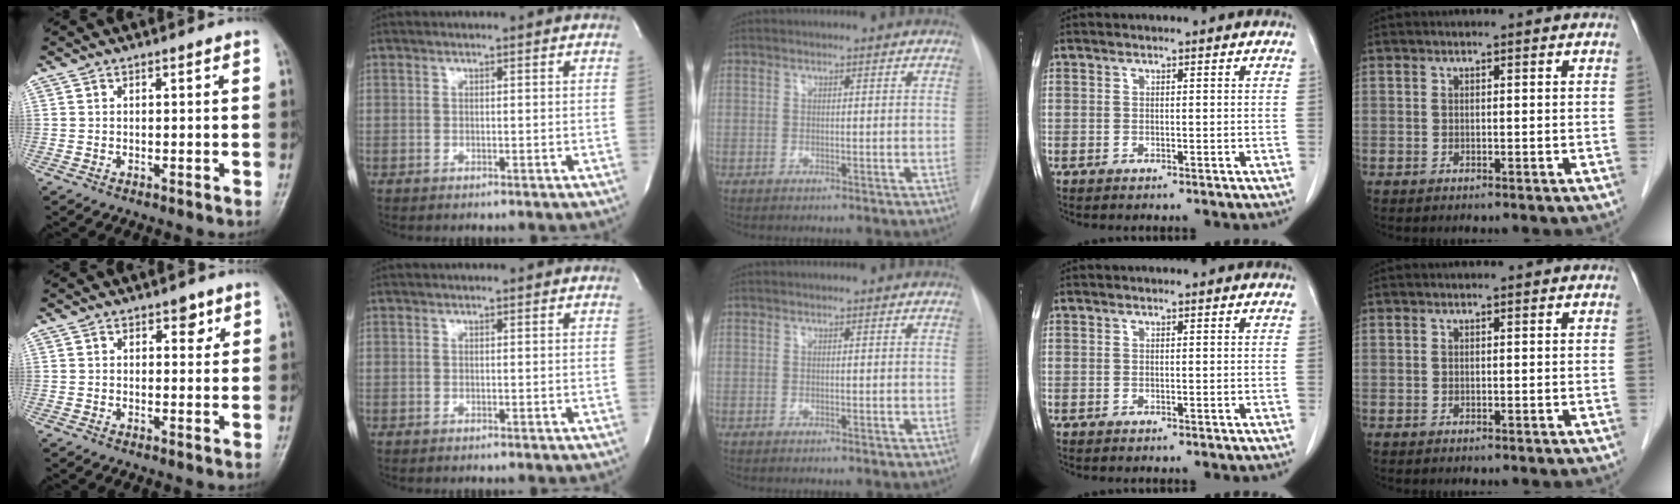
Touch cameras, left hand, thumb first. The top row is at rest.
{"thumb": {"total": 2.7, "force": [1.4, 1.7, 1.6], "torque": [0.001, -0.004, 0.016]}}